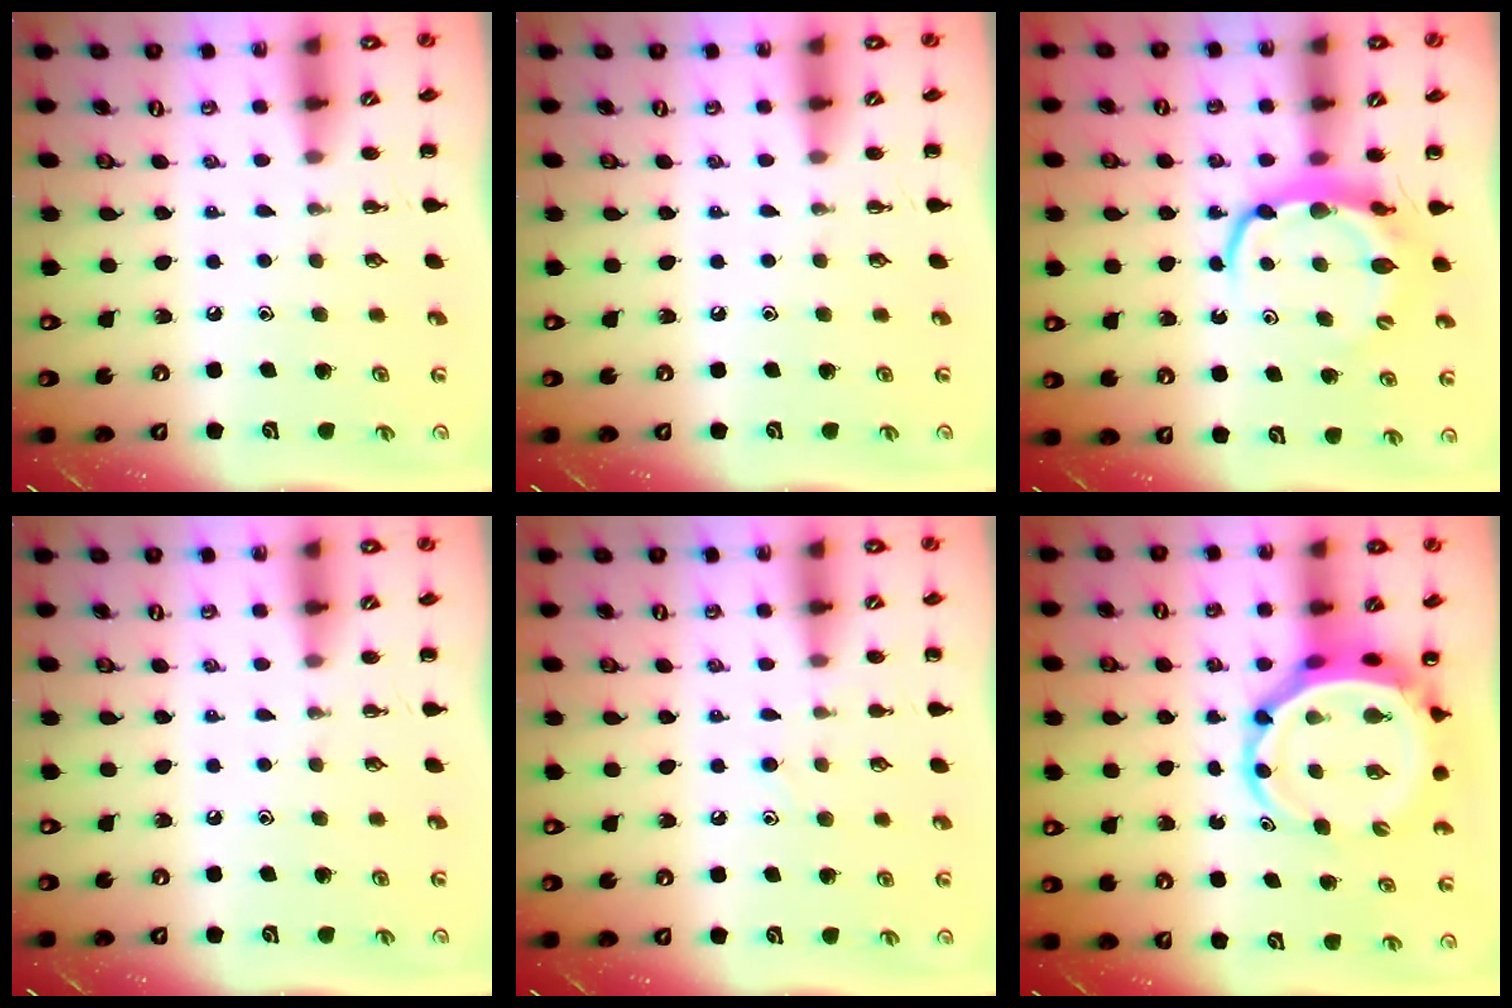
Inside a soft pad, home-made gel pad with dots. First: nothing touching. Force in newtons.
{"total": 0.0}
{"total": 7.4, "press": 7.3, "slide": 1.0}
{"total": 0.0}
{"total": 7.1, "press": 6.6, "slide": 2.4}
{"total": 7.7, "press": 7.4, "slide": 2.1}